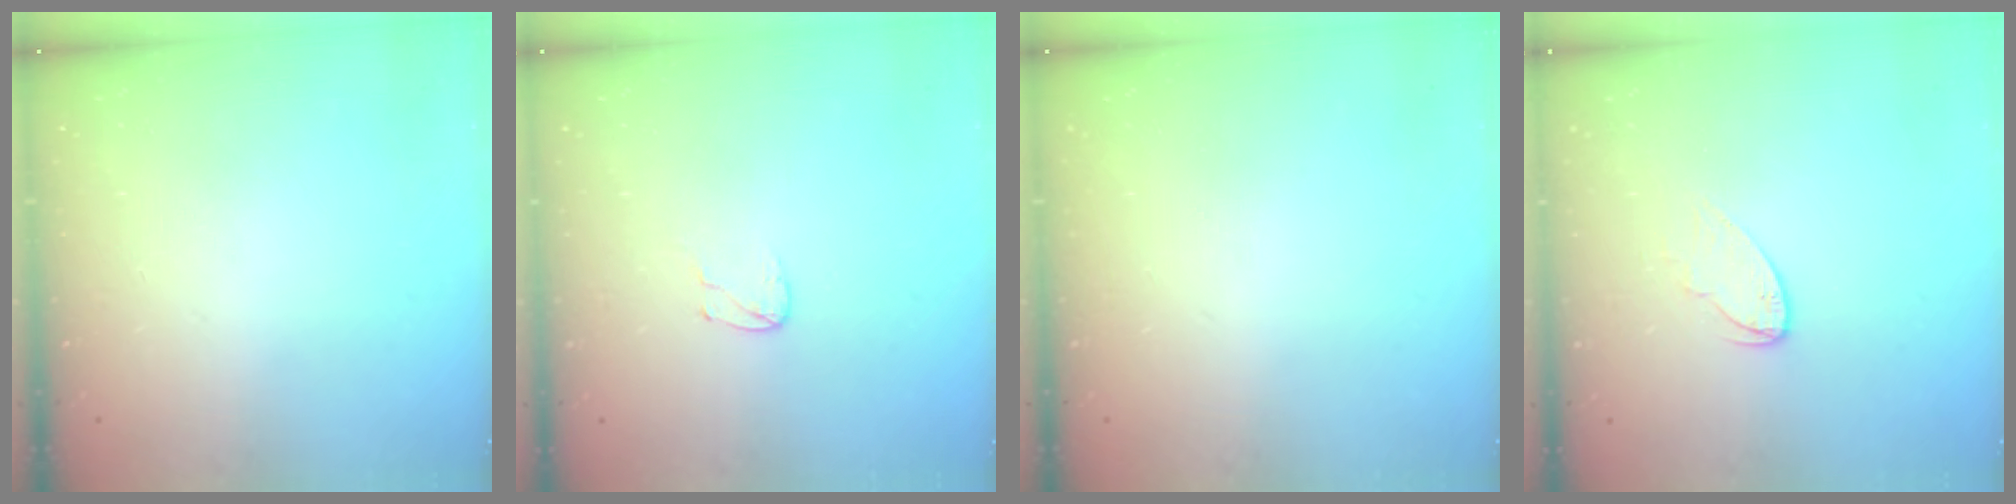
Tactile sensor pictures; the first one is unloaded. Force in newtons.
{"total": 4.1, "press": 4.1, "slide": 0.4}
{"total": 0.0}
{"total": 4.9, "press": 4.9, "slide": 0.3}